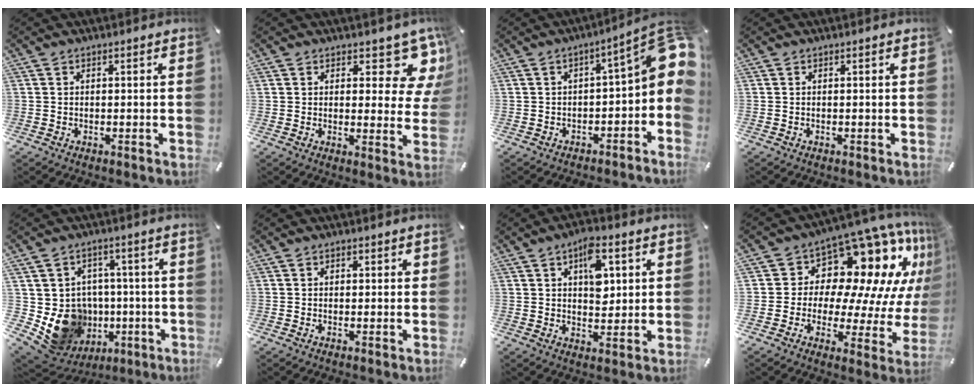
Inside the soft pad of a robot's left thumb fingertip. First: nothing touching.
{"total": 10.5, "force": [6.7, 4.8, 6.5], "torque": [-0.062, -0.051, 0.114]}
{"total": 9.5, "force": [1.3, 3.8, 8.7], "torque": [-0.100, -0.019, 0.020]}
{"total": 0.0}
{"total": 13.7, "force": [-3.1, 12.3, 5.1], "torque": [-0.090, -0.003, -0.032]}
{"total": 1.0, "force": [0.2, 0.9, 0.4], "torque": [-0.001, 0.003, -0.001]}
{"total": 9.8, "force": [3.4, 6.0, 7.0], "torque": [-0.088, -0.005, 0.054]}
{"total": 17.3, "force": [9.6, 10.2, 10.1], "torque": [-0.129, -0.103, 0.164]}